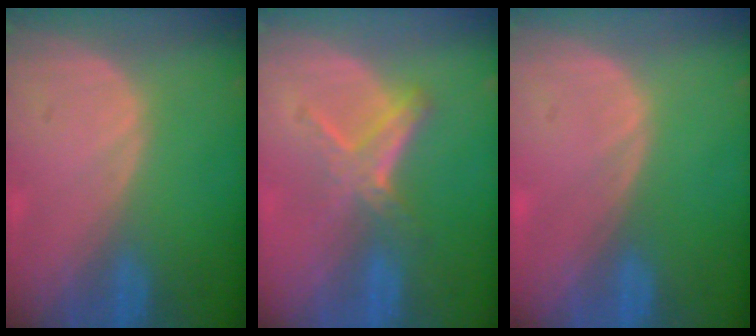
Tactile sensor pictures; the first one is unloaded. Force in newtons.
{"total": 4.8, "press": 4.7, "slide": 1.2}
{"total": 0.0}